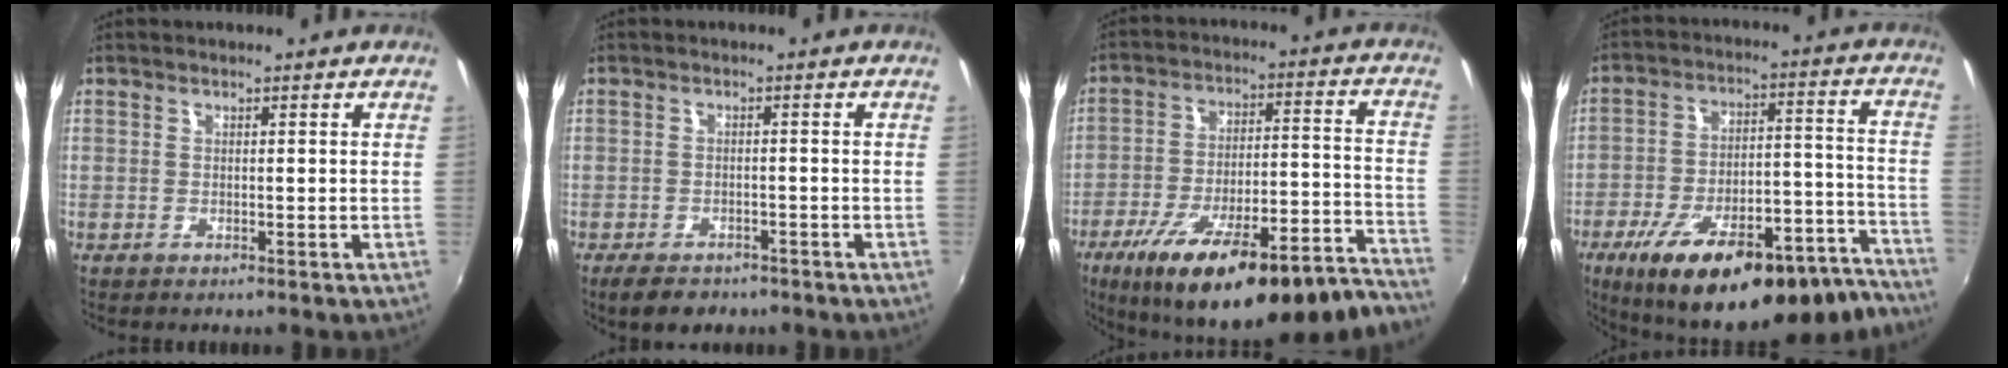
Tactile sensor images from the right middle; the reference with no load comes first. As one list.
[{"total": 5.7, "force": [-4.3, 2.8, 2.5], "torque": [-0.061, -0.013, -0.066]}, {"total": 28.6, "force": [-22.6, 5.9, 16.4], "torque": [-0.247, -0.031, -0.317]}, {"total": 28.8, "force": [-22.0, 9.2, 16.2], "torque": [-0.248, 0.000, -0.298]}]